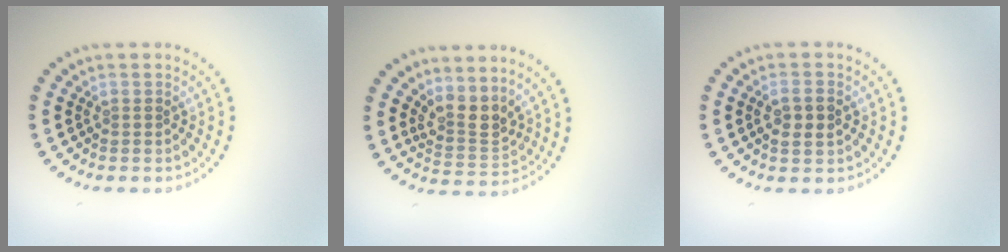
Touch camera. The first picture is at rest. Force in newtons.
{"total": 3.0, "press": 2.3, "slide": 1.8}
{"total": 2.3, "press": 2.3, "slide": 0.4}